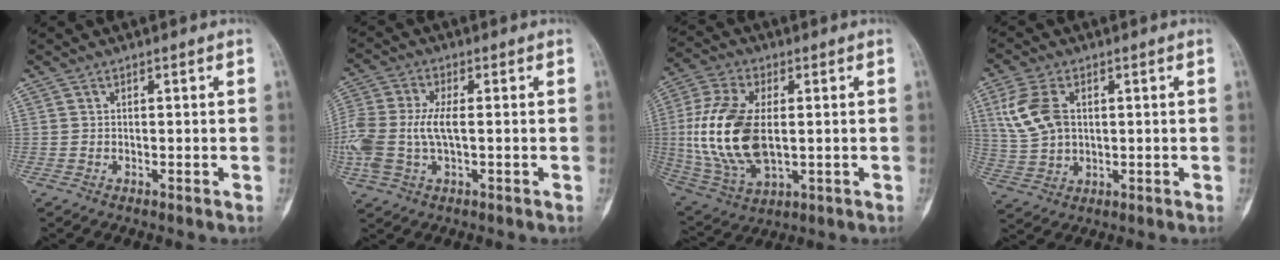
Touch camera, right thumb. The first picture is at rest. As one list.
[{"total": 12.7, "force": [-0.7, 6.7, 10.8], "torque": [-0.277, 0.011, -0.010]}, {"total": 18.5, "force": [0.3, 10.2, 15.5], "torque": [-0.325, -0.012, 0.015]}, {"total": 9.5, "force": [2.4, 6.2, 6.8], "torque": [-0.140, -0.001, 0.052]}]